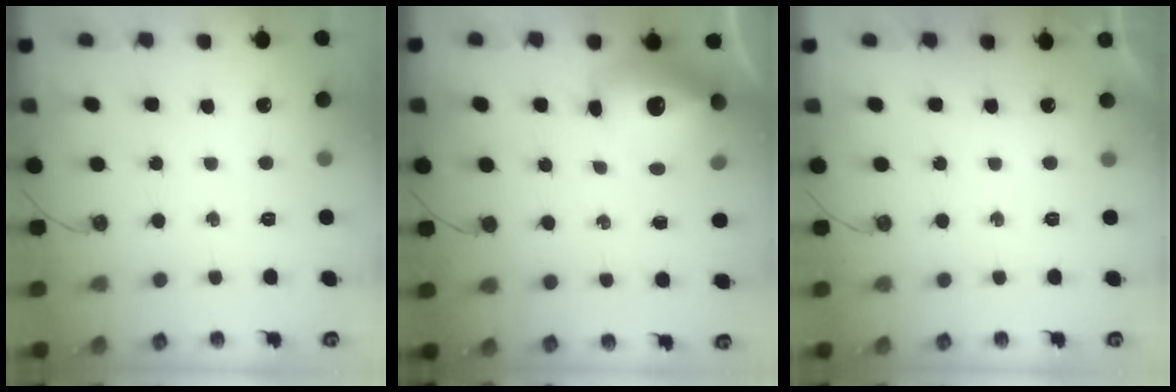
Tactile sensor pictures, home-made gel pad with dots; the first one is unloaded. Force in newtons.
{"total": 16.6, "press": 16.5, "slide": 1.6}
{"total": 0.0}